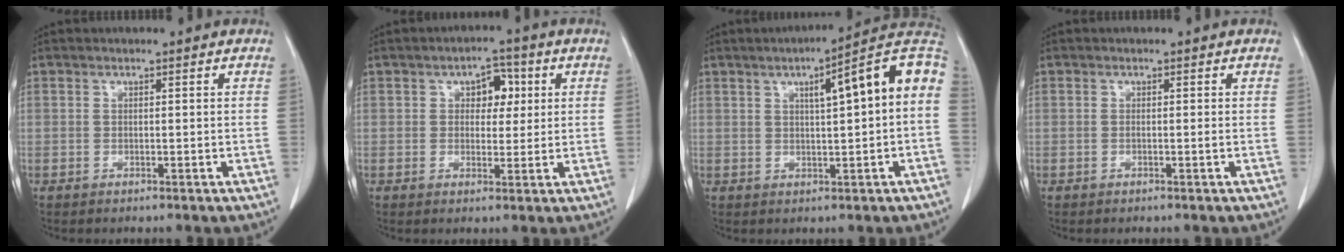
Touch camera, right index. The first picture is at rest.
{"total": 4.6, "force": [1.3, 2.9, 3.4], "torque": [-0.043, 0.013, 0.019]}
{"total": 12.6, "force": [2.6, 1.0, 12.3], "torque": [-0.166, 0.031, 0.029]}
{"total": 0.5, "force": [-0.2, -0.2, 0.5], "torque": [-0.009, 0.000, -0.004]}